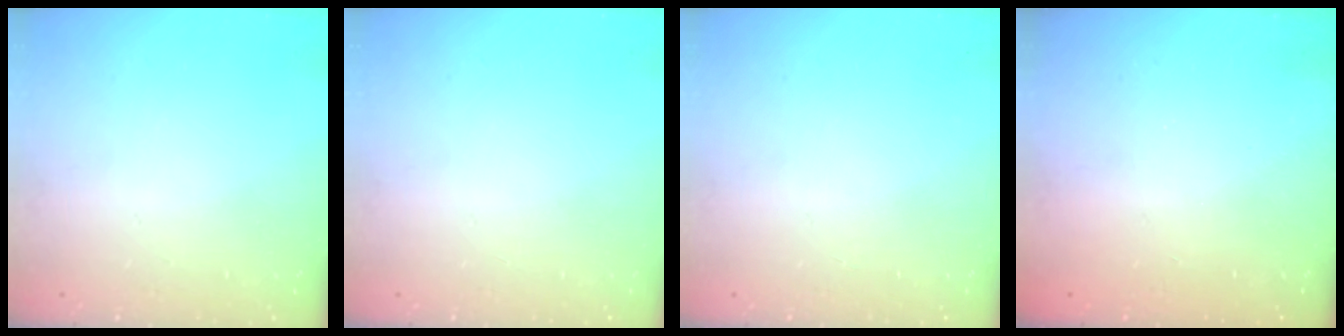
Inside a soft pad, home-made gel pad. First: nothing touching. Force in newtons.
{"total": 0.0}
{"total": 0.0}
{"total": 2.3, "press": 2.2, "slide": 0.6}